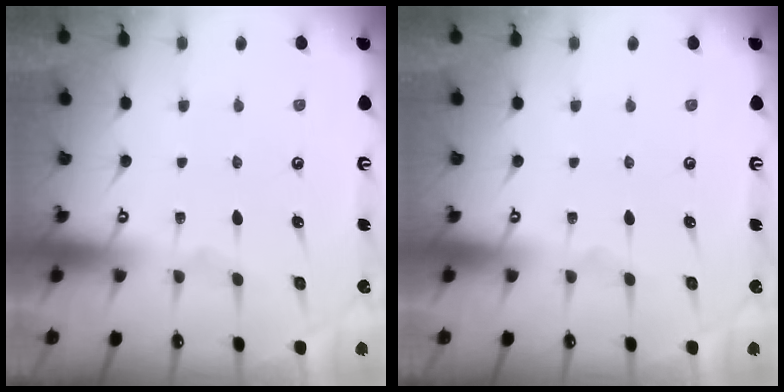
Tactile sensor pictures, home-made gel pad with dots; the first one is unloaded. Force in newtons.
{"total": 0.0}